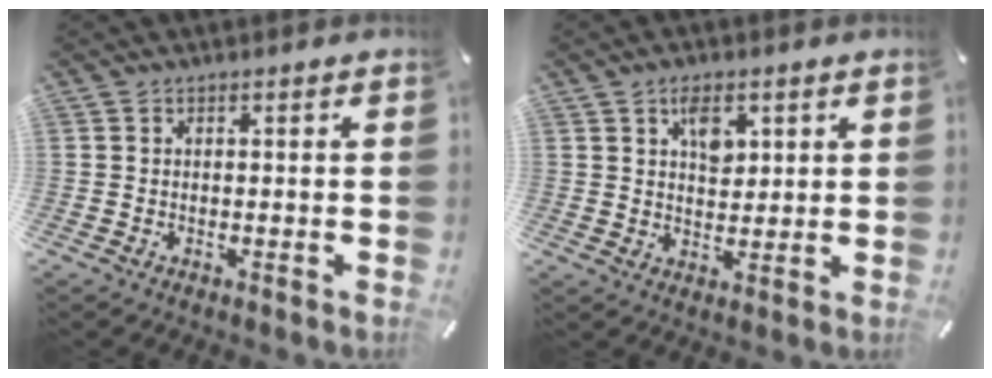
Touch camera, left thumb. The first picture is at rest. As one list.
[{"total": 5.6, "force": [2.5, 3.6, 3.5], "torque": [-0.038, -0.009, 0.036]}]